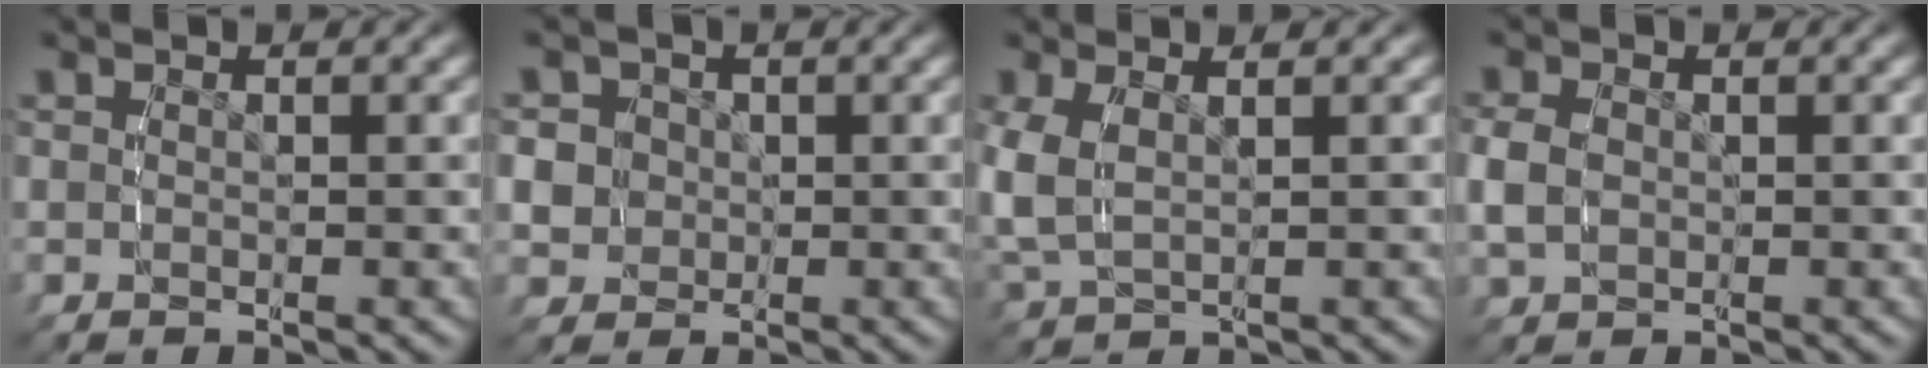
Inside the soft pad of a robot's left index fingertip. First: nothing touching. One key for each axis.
{"total": 5.7, "fx": 0.4, "fy": 5.4, "fz": 2.0, "tx": -0.048, "ty": -0.009, "tz": 0.009}
{"total": 4.3, "fx": 0.5, "fy": 3.2, "fz": 2.9, "tx": -0.091, "ty": -0.013, "tz": 0.023}
{"total": 2.7, "fx": 0.0, "fy": 2.2, "fz": 1.6, "tx": -0.049, "ty": -0.008, "tz": 0.009}